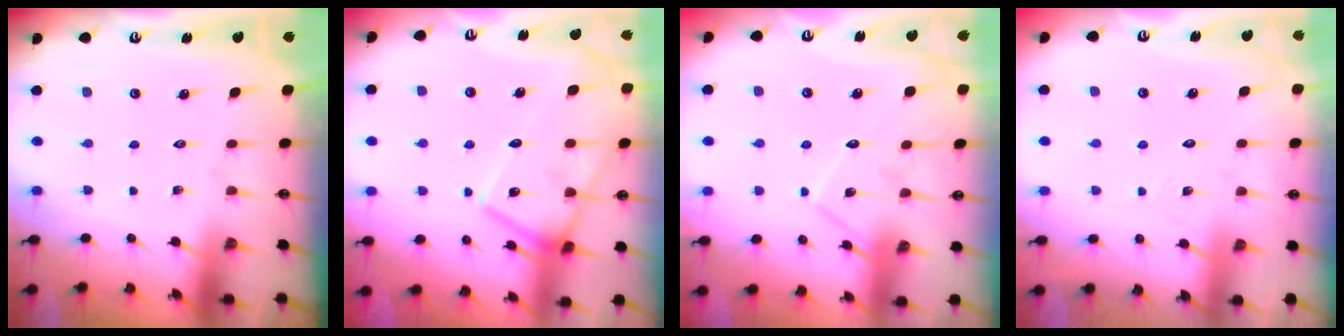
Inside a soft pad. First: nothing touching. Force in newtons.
{"total": 14.9, "press": 14.8, "slide": 1.0}
{"total": 9.1, "press": 9.1, "slide": 0.1}
{"total": 5.2, "press": 5.2, "slide": 0.5}